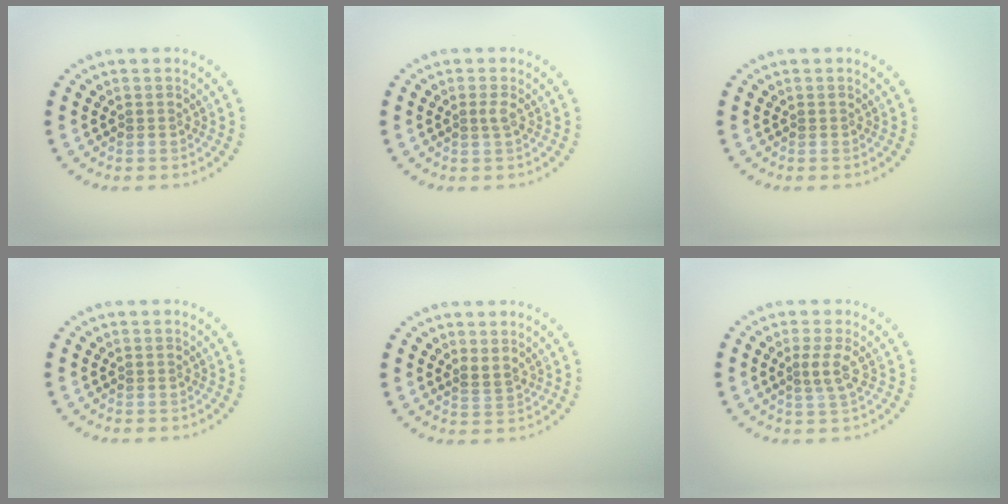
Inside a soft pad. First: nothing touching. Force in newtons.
{"total": 0.9, "press": 0.6, "slide": 0.6}
{"total": 0.0}
{"total": 0.0}
{"total": 1.3, "press": 1.0, "slide": 0.8}
{"total": 2.0, "press": 1.5, "slide": 1.3}